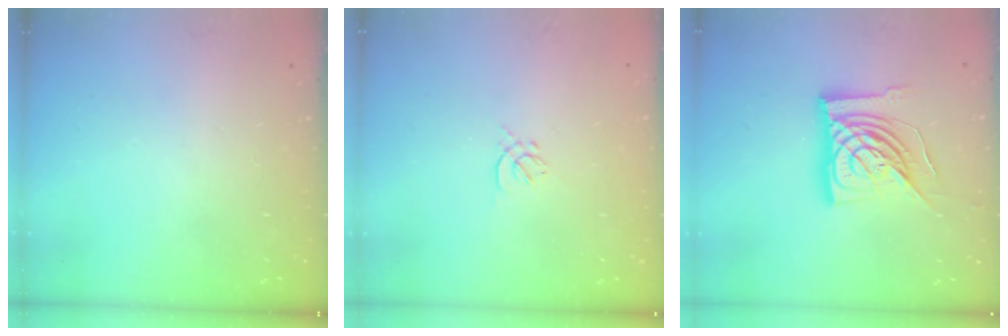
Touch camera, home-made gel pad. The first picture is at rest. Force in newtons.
{"total": 1.0, "press": 0.9, "slide": 0.4}
{"total": 18.6, "press": 18.5, "slide": 2.2}